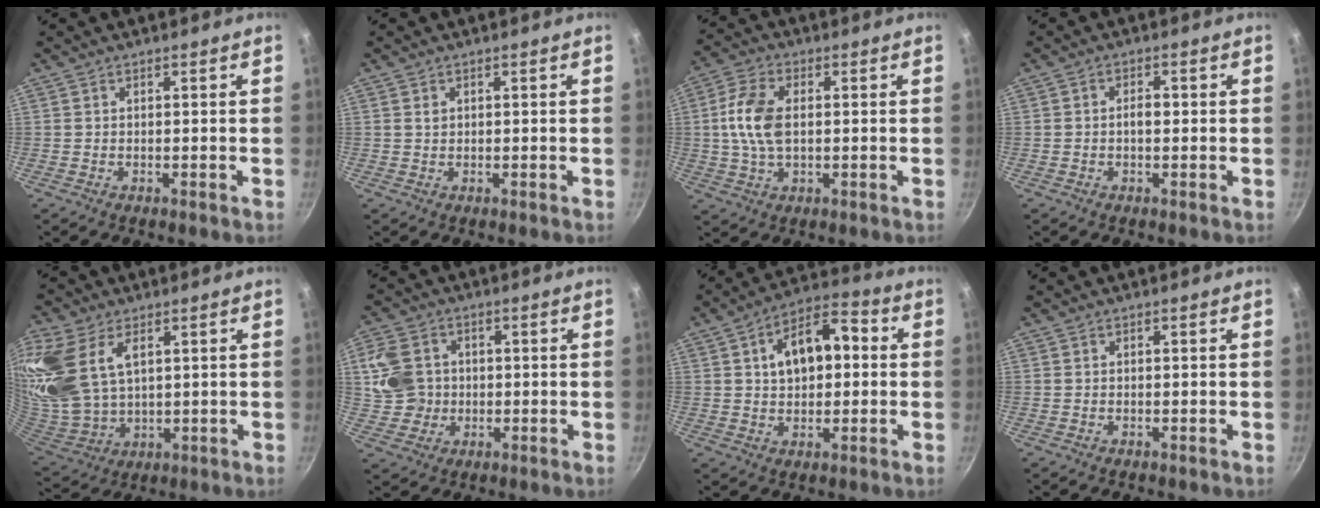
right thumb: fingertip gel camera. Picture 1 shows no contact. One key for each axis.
{"total": 1.2, "fx": 0.5, "fy": 0.9, "fz": 0.6, "tx": -0.011, "ty": 0.002, "tz": 0.011}
{"total": 9.8, "fx": 0.8, "fy": 5.8, "fz": 7.8, "tx": -0.152, "ty": 0.015, "tz": 0.010}
{"total": 2.2, "fx": -0.1, "fy": 1.3, "fz": 1.7, "tx": -0.021, "ty": 0.008, "tz": -0.005}
{"total": 19.1, "fx": 7.4, "fy": 11.6, "fz": 13.2, "tx": -0.289, "ty": -0.012, "tz": 0.159}
{"total": 9.2, "fx": 1.2, "fy": 8.1, "fz": 4.2, "tx": -0.065, "ty": 0.004, "tz": 0.022}
{"total": 12.8, "fx": 1.9, "fy": 8.0, "fz": 9.9, "tx": -0.123, "ty": 0.026, "tz": 0.022}
{"total": 0.0}